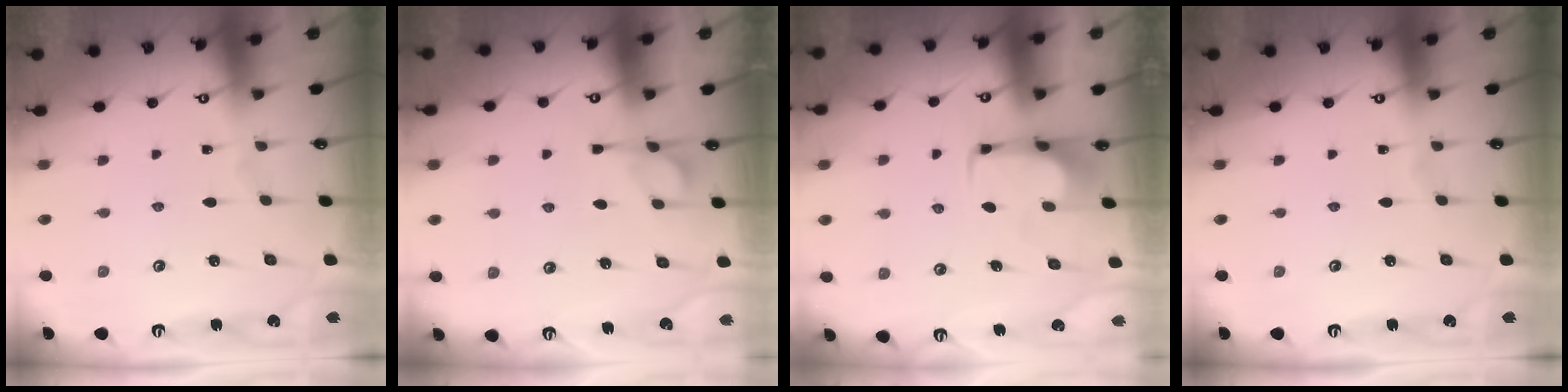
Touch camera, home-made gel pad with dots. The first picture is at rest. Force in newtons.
{"total": 1.9, "press": 1.6, "slide": 1.1}
{"total": 2.2, "press": 2.1, "slide": 0.4}
{"total": 0.0}